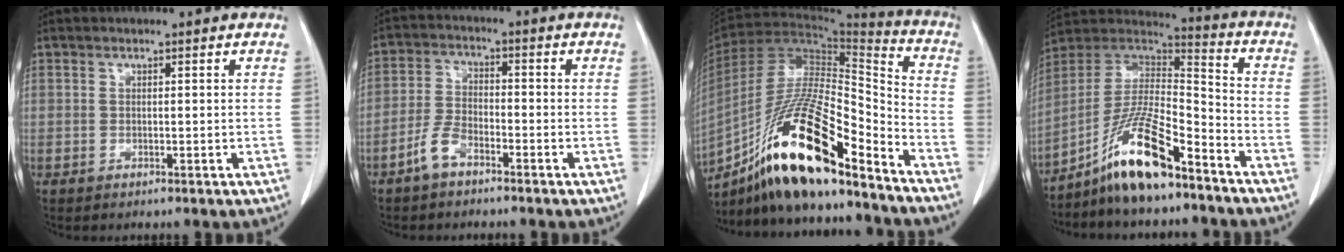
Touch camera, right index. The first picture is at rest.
{"total": 4.8, "force": [-3.4, 2.0, 2.8], "torque": [-0.066, 0.008, -0.068]}
{"total": 22.8, "force": [-15.0, 4.1, 16.7], "torque": [-0.314, -0.016, -0.266]}
{"total": 14.3, "force": [-10.0, 2.3, 10.0], "torque": [-0.190, 0.014, -0.182]}